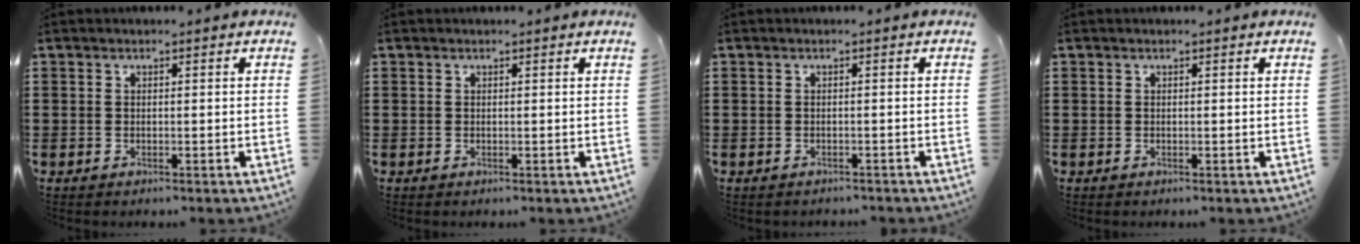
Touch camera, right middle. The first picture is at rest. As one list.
[{"total": 0.0}, {"total": 0.5, "force": [-0.5, 0.0, 0.1], "torque": [-0.004, -0.002, -0.011]}, {"total": 0.0}]